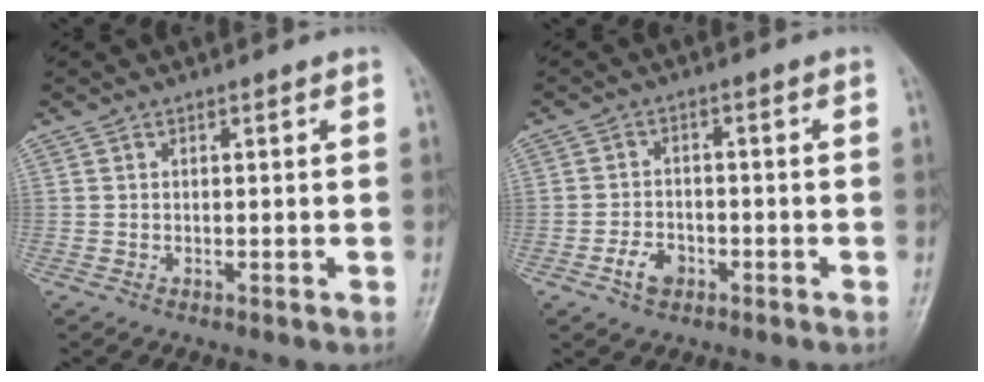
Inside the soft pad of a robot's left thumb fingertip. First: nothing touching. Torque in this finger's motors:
{"motor_torque": [-0.18, 0.24, 0.18, 0.09, 0.00]}